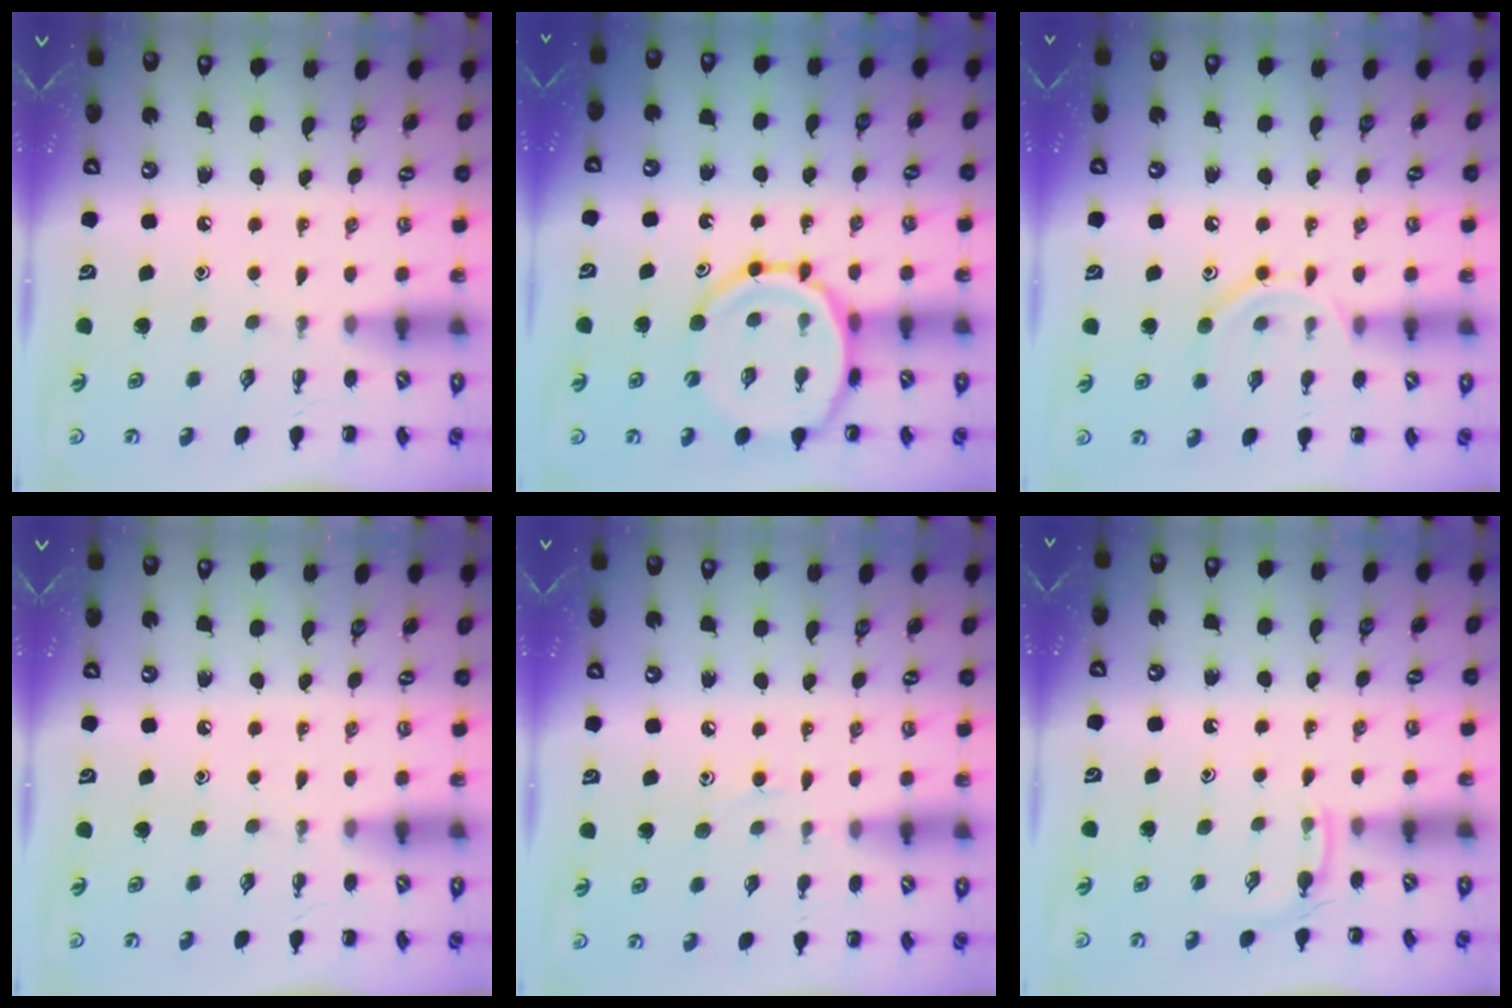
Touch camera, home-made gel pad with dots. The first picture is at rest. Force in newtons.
{"total": 13.0, "press": 12.6, "slide": 3.4}
{"total": 9.6, "press": 9.5, "slide": 1.4}
{"total": 0.0}
{"total": 6.4, "press": 6.1, "slide": 2.0}
{"total": 3.3, "press": 3.1, "slide": 1.1}